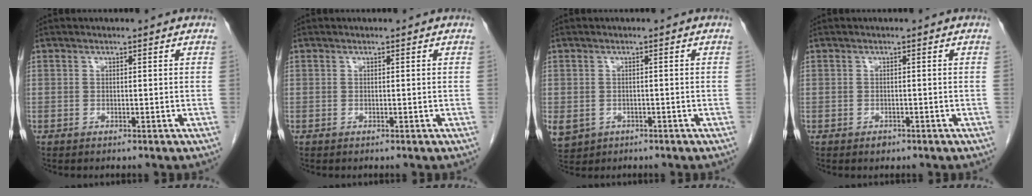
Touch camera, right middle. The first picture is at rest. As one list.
[{"total": 0.0}, {"total": 8.1, "force": [-3.3, 6.8, 2.9], "torque": [-0.088, -0.004, -0.043]}, {"total": 0.9, "force": [-0.6, 0.6, 0.4], "torque": [-0.006, 0.001, -0.007]}]